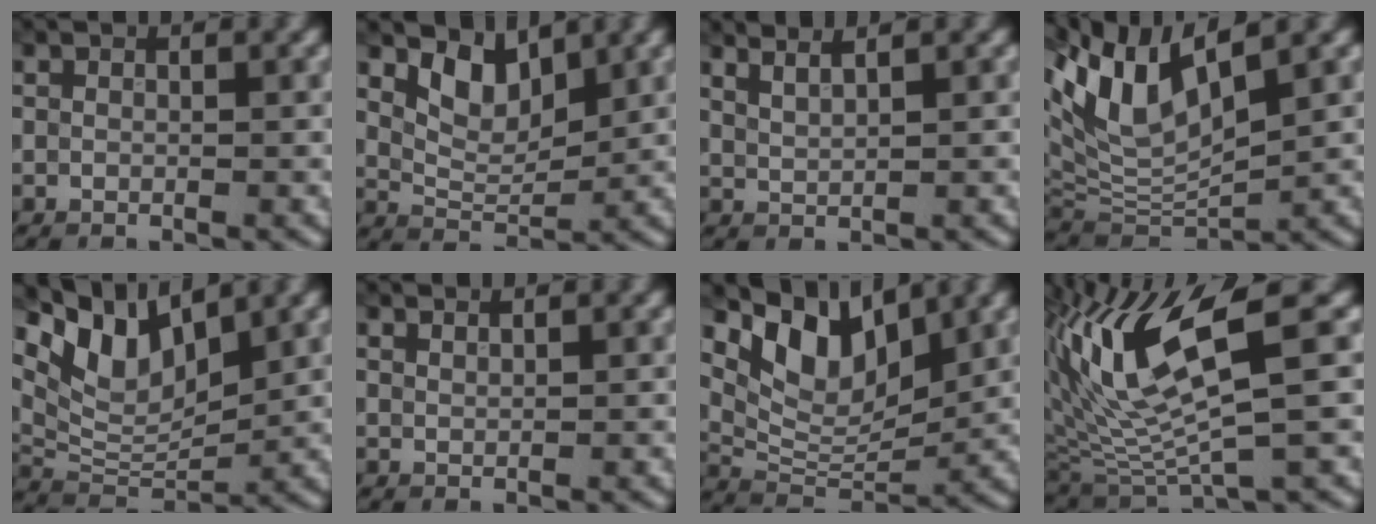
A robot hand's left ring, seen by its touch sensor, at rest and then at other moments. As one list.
[{"total": 3.8, "force": [2.4, 2.0, 2.3], "torque": [-0.051, -0.009, 0.044]}, {"total": 2.8, "force": [2.3, 0.8, 1.4], "torque": [-0.008, 0.010, 0.027]}, {"total": 9.1, "force": [4.4, 3.4, 7.2], "torque": [-0.156, 0.014, 0.080]}, {"total": 7.2, "force": [4.8, 3.1, 4.4], "torque": [-0.084, 0.002, 0.088]}, {"total": 0.9, "force": [0.8, 0.1, 0.2], "torque": [0.000, -0.004, 0.012]}, {"total": 7.2, "force": [4.5, 3.4, 4.5], "torque": [-0.079, -0.002, 0.077]}, {"total": 10.8, "force": [4.6, 3.0, 9.3], "torque": [-0.195, 0.004, 0.093]}]